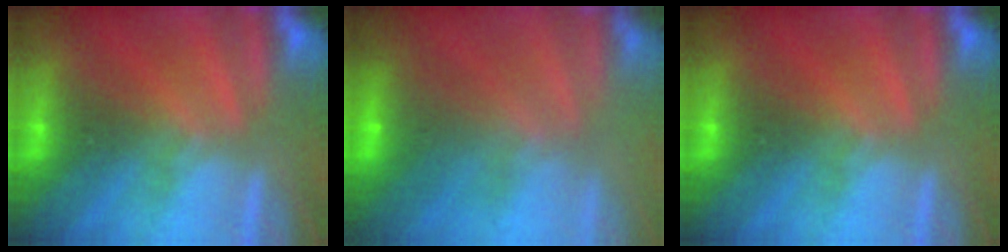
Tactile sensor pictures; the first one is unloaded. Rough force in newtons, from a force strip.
{"total": 5.5}
{"total": 0.0}